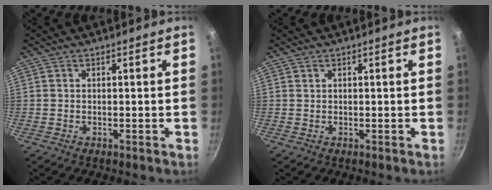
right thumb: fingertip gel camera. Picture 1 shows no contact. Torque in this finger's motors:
{"motor_torque": [-0.13, 0.20, 0.23, -0.18, -0.02]}